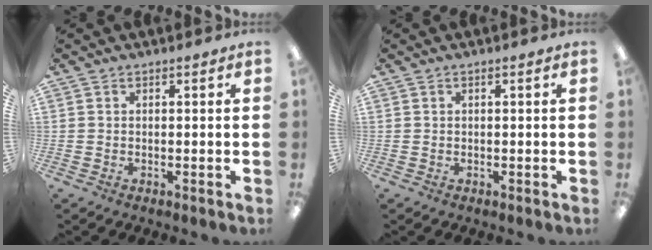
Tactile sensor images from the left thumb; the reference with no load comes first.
{"total": 1.1, "force": [0.1, 0.1, 1.0], "torque": [-0.018, -0.001, 0.003]}